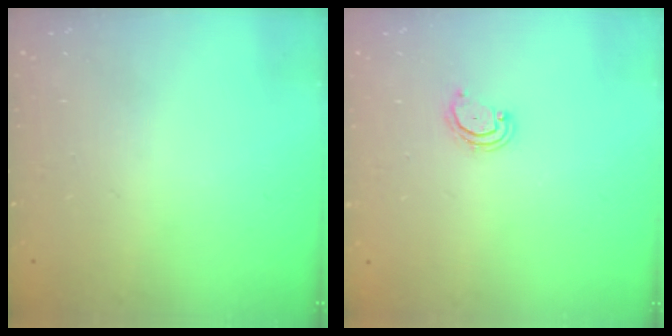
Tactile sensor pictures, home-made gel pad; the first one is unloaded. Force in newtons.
{"total": 2.8, "press": 2.8, "slide": 0.2}